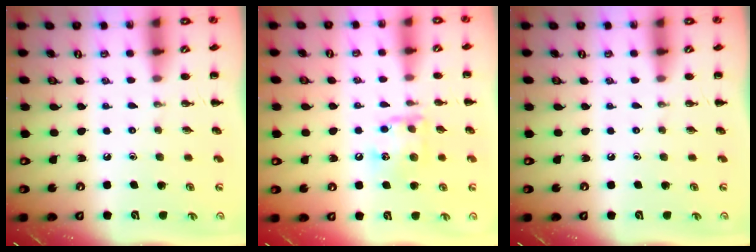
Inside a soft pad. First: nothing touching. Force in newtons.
{"total": 11.8, "press": 11.8, "slide": 1.2}
{"total": 0.0}